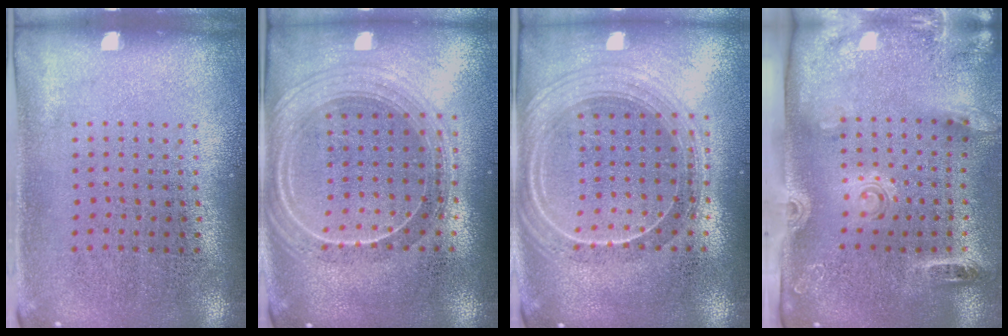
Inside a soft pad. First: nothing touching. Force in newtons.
{"total": 2.2, "press": 2.0, "slide": 1.1}
{"total": 2.2, "press": 2.0, "slide": 1.1}
{"total": 2.8, "press": 2.0, "slide": 2.0}